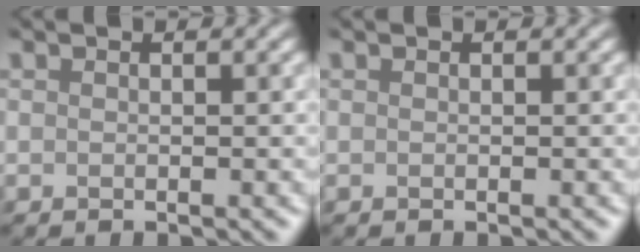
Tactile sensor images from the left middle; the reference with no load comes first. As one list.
[{"total": 0.0}]